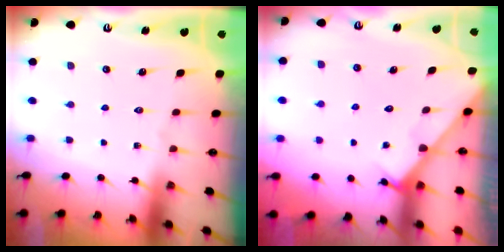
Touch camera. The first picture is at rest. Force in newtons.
{"total": 2.6, "press": 2.5, "slide": 0.3}